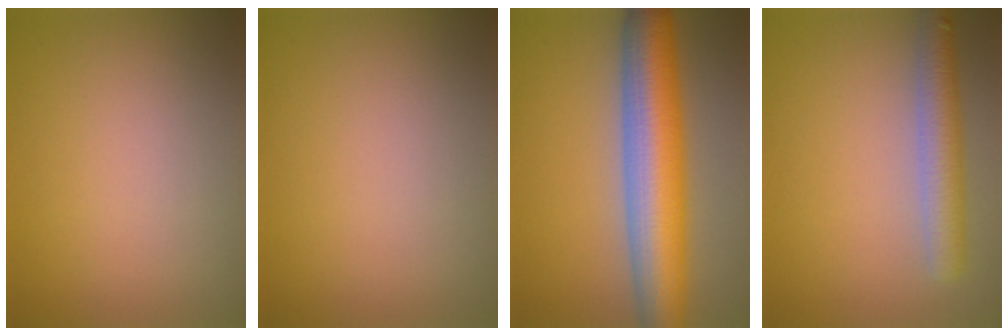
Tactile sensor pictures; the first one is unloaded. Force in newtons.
{"total": 0.0}
{"total": 9.4, "press": 9.3, "slide": 0.2}
{"total": 3.8, "press": 3.8, "slide": 0.3}